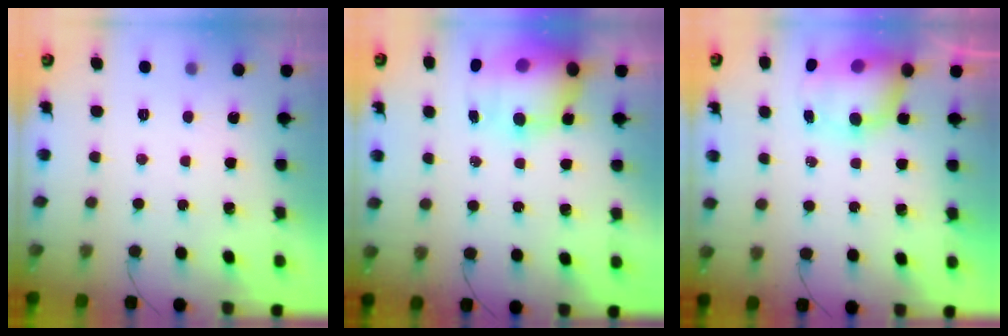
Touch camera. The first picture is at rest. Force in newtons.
{"total": 13.4, "press": 13.0, "slide": 3.5}
{"total": 9.6, "press": 9.3, "slide": 2.6}